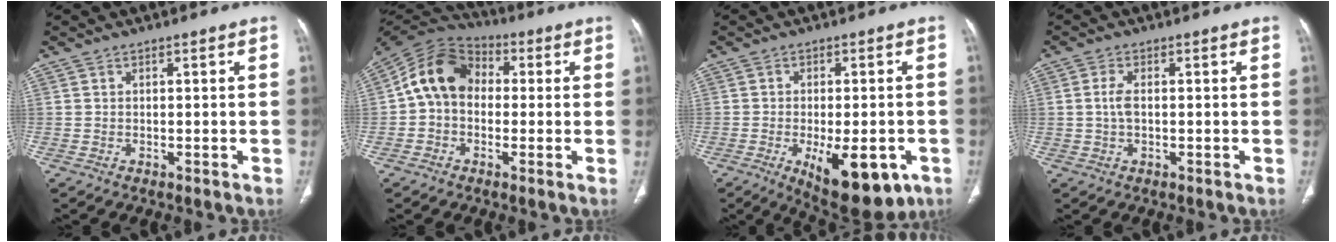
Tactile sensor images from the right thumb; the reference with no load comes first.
{"total": 11.7, "force": [0.4, 9.1, 7.3], "torque": [-0.118, 0.036, -0.010]}
{"total": 14.7, "force": [-5.8, 6.6, 11.9], "torque": [-0.146, 0.002, -0.065]}
{"total": 2.8, "force": [0.1, 1.4, 2.4], "torque": [-0.056, 0.005, 0.001]}